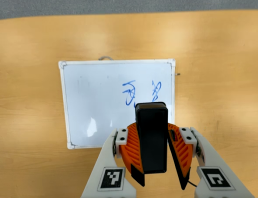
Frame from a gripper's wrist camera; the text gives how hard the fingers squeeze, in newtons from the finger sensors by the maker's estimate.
{"total": 9.0, "left": 9.5, "right": 8.4}